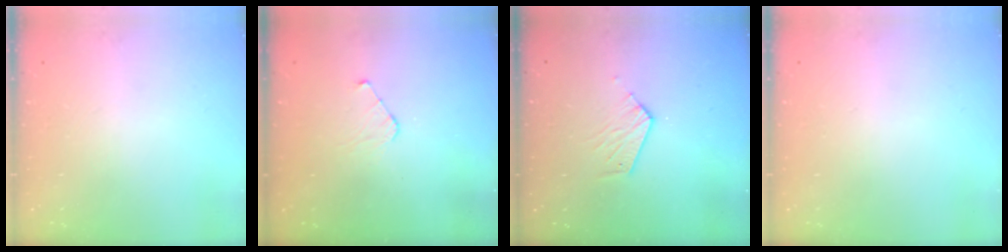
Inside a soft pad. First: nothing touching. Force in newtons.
{"total": 4.0, "press": 4.0, "slide": 0.3}
{"total": 5.7, "press": 5.7, "slide": 0.3}
{"total": 0.0}